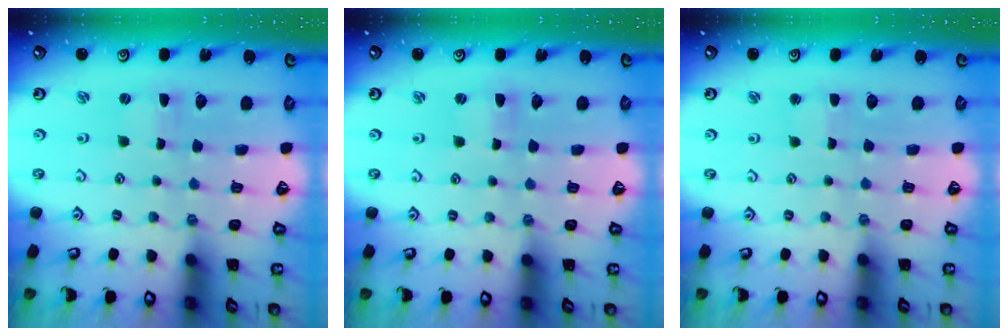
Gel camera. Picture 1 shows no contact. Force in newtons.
{"total": 0.5, "press": 0.5, "slide": 0.2}
{"total": 1.5, "press": 1.5, "slide": 0.2}